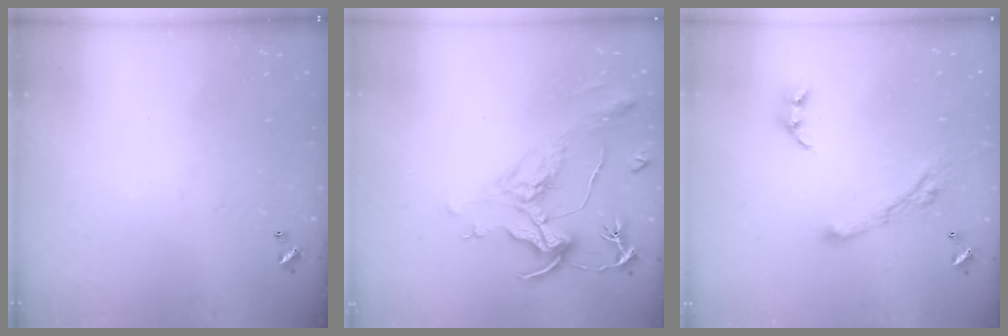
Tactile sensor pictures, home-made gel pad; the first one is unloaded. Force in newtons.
{"total": 2.2, "press": 1.7, "slide": 1.4}
{"total": 7.8, "press": 7.7, "slide": 0.9}